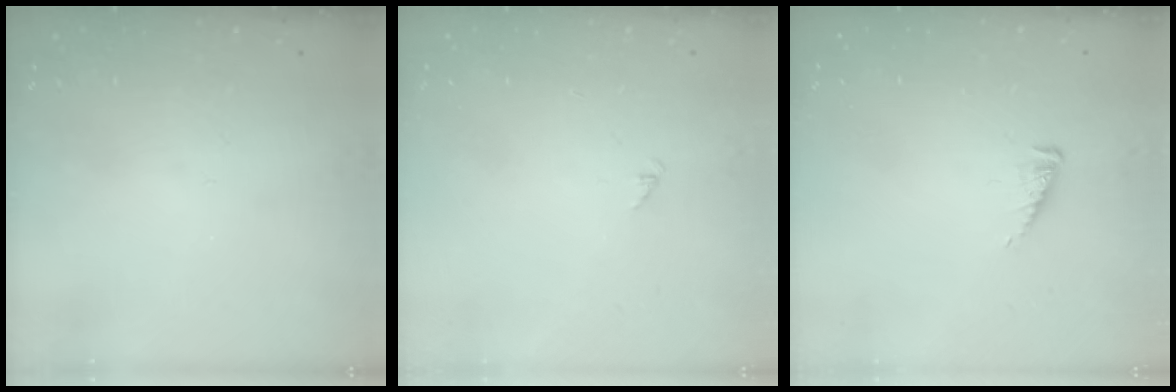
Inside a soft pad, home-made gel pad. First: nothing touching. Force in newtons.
{"total": 1.2, "press": 1.1, "slide": 0.3}
{"total": 4.4, "press": 4.4, "slide": 0.6}